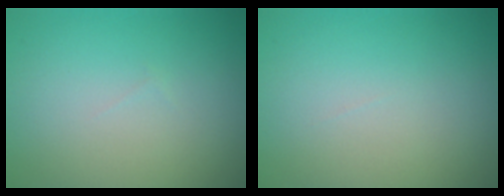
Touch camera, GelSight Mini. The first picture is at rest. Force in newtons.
{"total": 0.0}